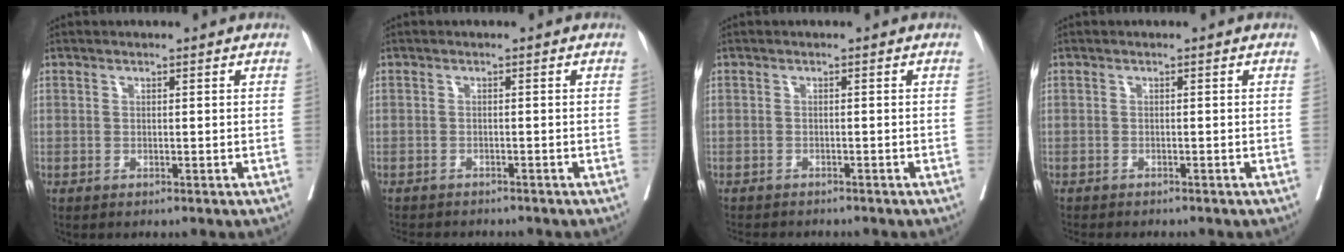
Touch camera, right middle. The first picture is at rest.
{"total": 6.5, "force": [-6.0, 1.6, 2.1], "torque": [-0.026, -0.003, -0.084]}
{"total": 5.8, "force": [-5.2, 1.4, 1.9], "torque": [-0.023, -0.004, -0.075]}
{"total": 4.4, "force": [-3.9, 0.9, 1.8], "torque": [-0.023, -0.008, -0.055]}